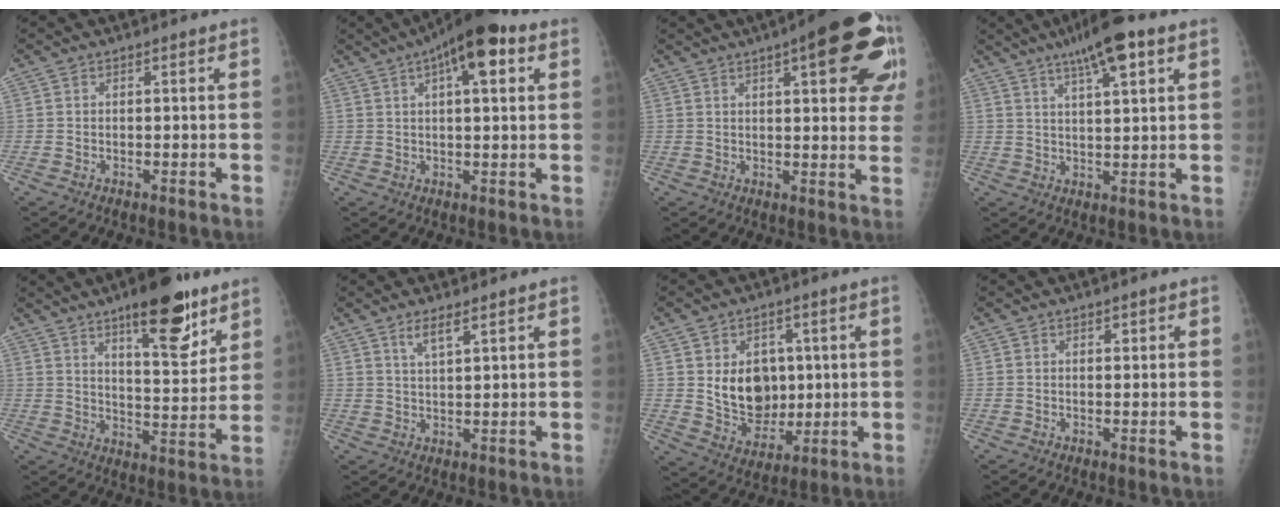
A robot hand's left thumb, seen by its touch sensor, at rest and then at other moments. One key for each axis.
{"total": 11.9, "fx": 5.2, "fy": 4.1, "fz": 9.9, "tx": -0.130, "ty": 0.014, "tz": 0.071}
{"total": 20.1, "fx": 8.2, "fy": 6.1, "fz": 17.3, "tx": -0.200, "ty": -0.003, "tz": 0.097}
{"total": 10.3, "fx": 5.8, "fy": 2.2, "fz": 8.3, "tx": -0.129, "ty": -0.004, "tz": 0.090}
{"total": 15.4, "fx": 9.5, "fy": 5.0, "fz": 11.0, "tx": -0.126, "ty": -0.057, "tz": 0.142}
{"total": 3.2, "fx": 2.1, "fy": 0.6, "fz": 2.3, "tx": -0.043, "ty": -0.009, "tz": 0.043}
{"total": 11.2, "fx": 1.6, "fy": 8.7, "fz": 6.9, "tx": -0.062, "ty": -0.015, "tz": 0.043}
{"total": 0.8, "fx": 0.3, "fy": 0.6, "fz": 0.5, "tx": 0.003, "ty": 0.001, "tz": 0.003}